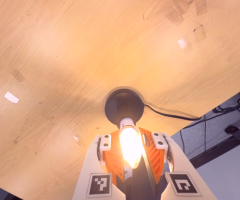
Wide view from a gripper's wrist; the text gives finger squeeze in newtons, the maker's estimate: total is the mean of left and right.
{"total": 14.6, "left": 13.7, "right": 15.4}